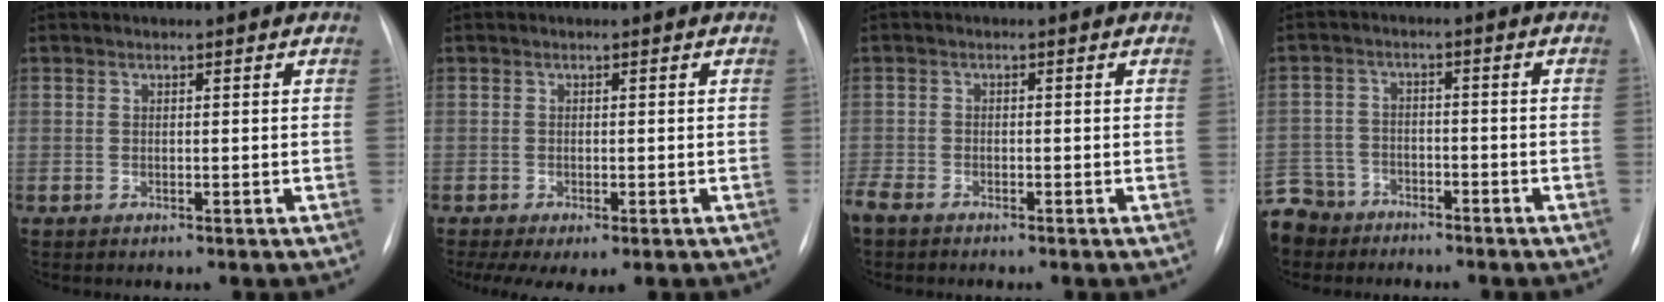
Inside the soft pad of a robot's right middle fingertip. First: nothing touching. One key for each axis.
{"total": 7.0, "fx": -4.5, "fy": 2.7, "fz": 4.6, "tx": -0.070, "ty": -0.012, "tz": -0.065}
{"total": 3.2, "fx": -2.7, "fy": 1.0, "fz": 1.4, "tx": -0.033, "ty": -0.008, "tz": -0.052}
{"total": 11.3, "fx": -8.5, "fy": 7.1, "fz": 2.0, "tx": -0.081, "ty": 0.005, "tz": -0.152}